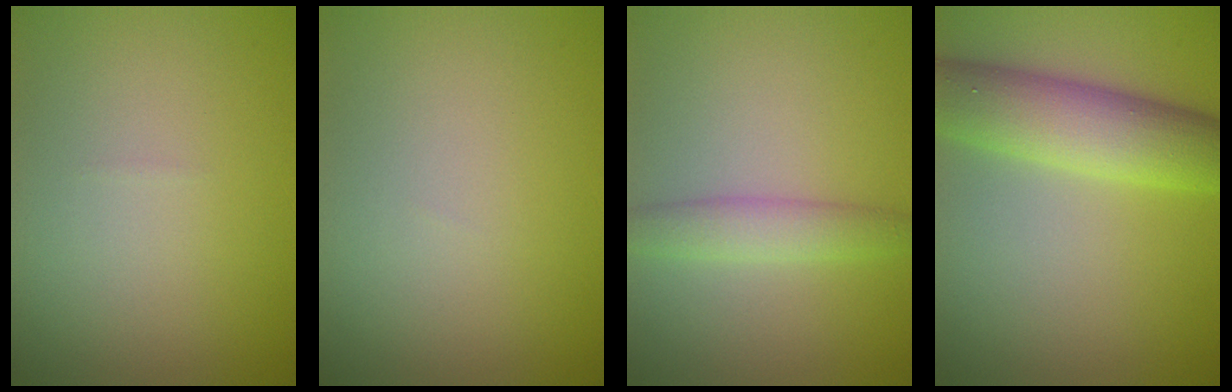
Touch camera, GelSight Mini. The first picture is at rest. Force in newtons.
{"total": 0.0}
{"total": 2.8, "press": 2.8, "slide": 0.1}
{"total": 7.0, "press": 7.0, "slide": 0.1}